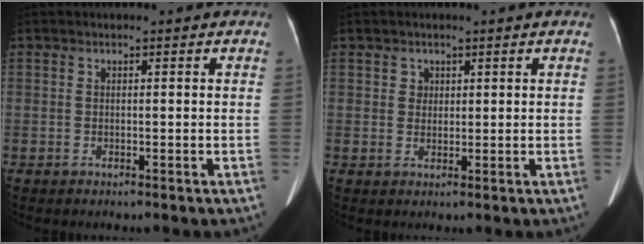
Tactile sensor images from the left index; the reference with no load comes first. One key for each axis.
{"total": 1.3, "fx": 0.4, "fy": 1.3, "fz": -0.1, "tx": 0.012, "ty": -0.007, "tz": 0.005}